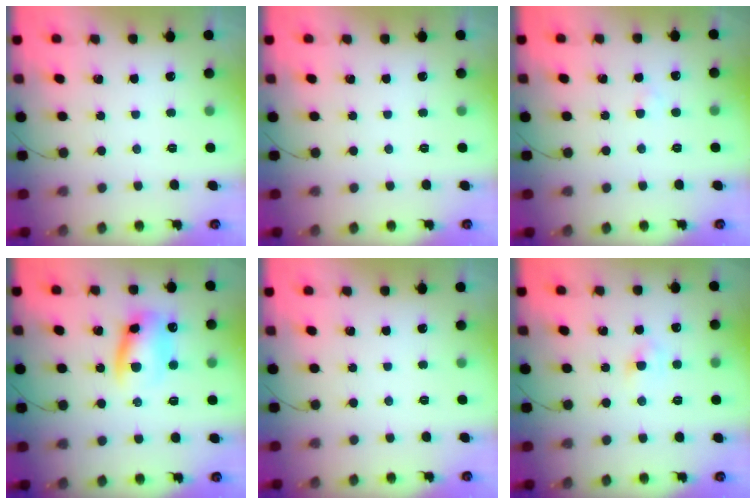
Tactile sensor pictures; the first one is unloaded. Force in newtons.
{"total": 0.0}
{"total": 1.2, "press": 1.0, "slide": 0.6}
{"total": 11.9, "press": 11.7, "slide": 2.0}
{"total": 0.0}
{"total": 2.6, "press": 2.5, "slide": 0.8}